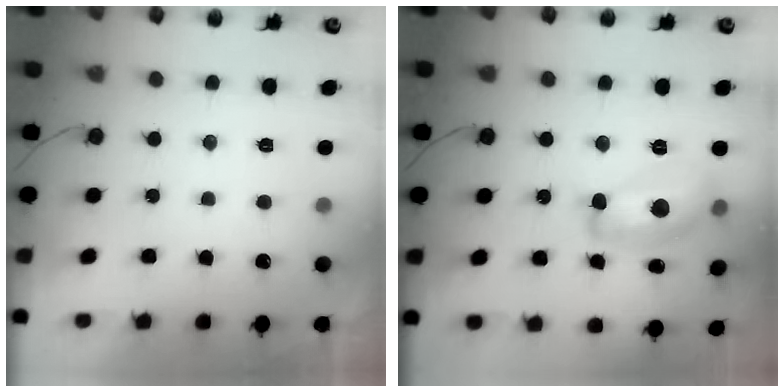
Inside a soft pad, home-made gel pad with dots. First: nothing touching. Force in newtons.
{"total": 14.9, "press": 14.9, "slide": 0.7}